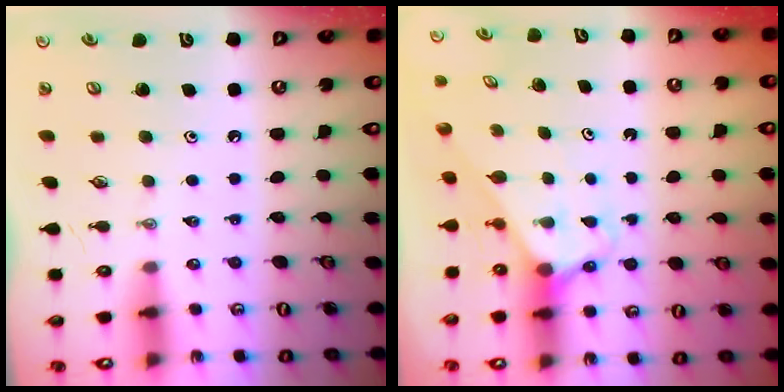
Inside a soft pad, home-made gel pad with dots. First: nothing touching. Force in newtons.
{"total": 2.6, "press": 2.6, "slide": 0.2}